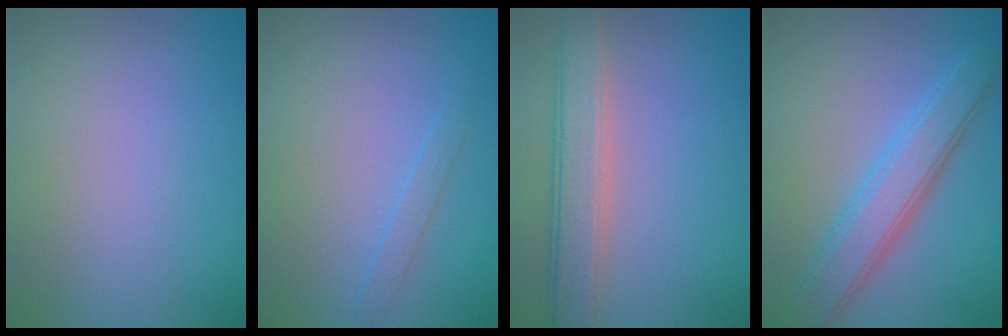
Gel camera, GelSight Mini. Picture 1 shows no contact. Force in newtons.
{"total": 1.1, "press": 1.1, "slide": 0.1}
{"total": 4.3, "press": 4.3, "slide": 0.4}
{"total": 4.9, "press": 4.9, "slide": 0.3}